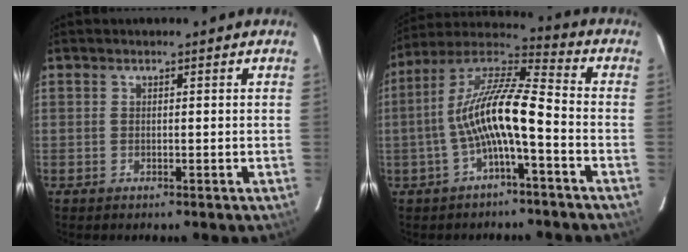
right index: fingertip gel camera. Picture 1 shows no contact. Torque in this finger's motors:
{"motor_torque": [1.27, -0.87, 1.05, 0.21]}